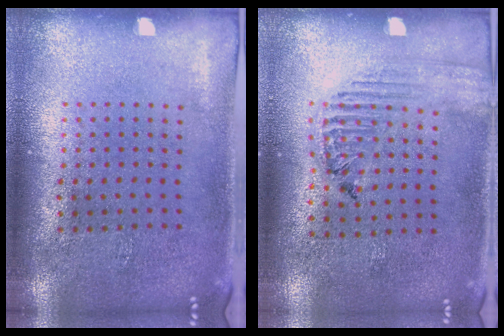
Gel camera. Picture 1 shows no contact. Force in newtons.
{"total": 1.6, "press": 1.6, "slide": 0.3}